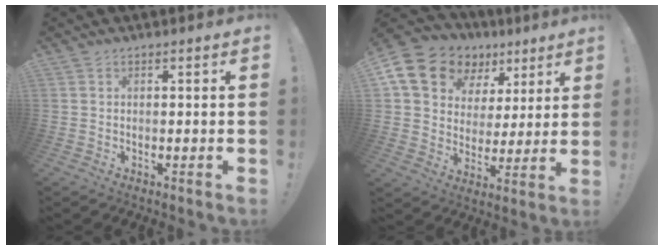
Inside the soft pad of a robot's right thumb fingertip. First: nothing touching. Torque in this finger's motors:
{"motor_torque": [1.89, 2.08, 0.42, -0.10, 0.16]}